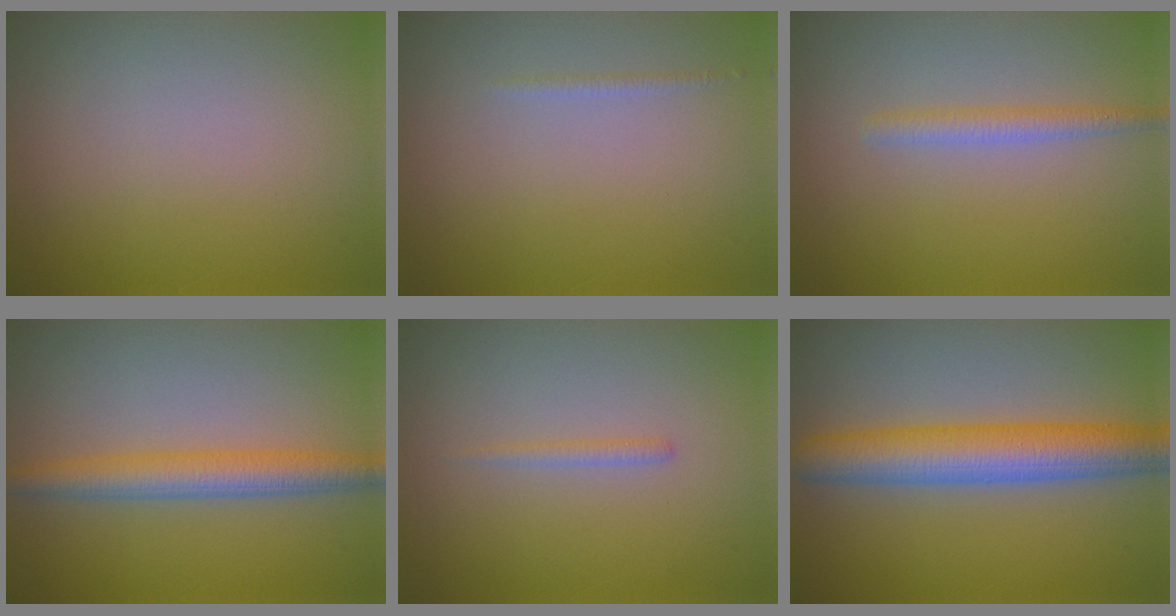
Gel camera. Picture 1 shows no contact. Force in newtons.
{"total": 0.6, "press": 0.6, "slide": 0.0}
{"total": 1.7, "press": 1.7, "slide": 0.1}
{"total": 3.9, "press": 3.9, "slide": 0.0}
{"total": 0.8, "press": 0.8, "slide": 0.1}
{"total": 6.6, "press": 6.6, "slide": 0.1}